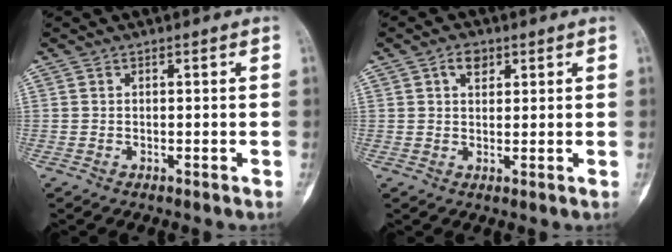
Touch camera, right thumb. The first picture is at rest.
{"total": 3.3, "force": [1.6, 2.2, 1.9], "torque": [-0.020, -0.003, 0.025]}